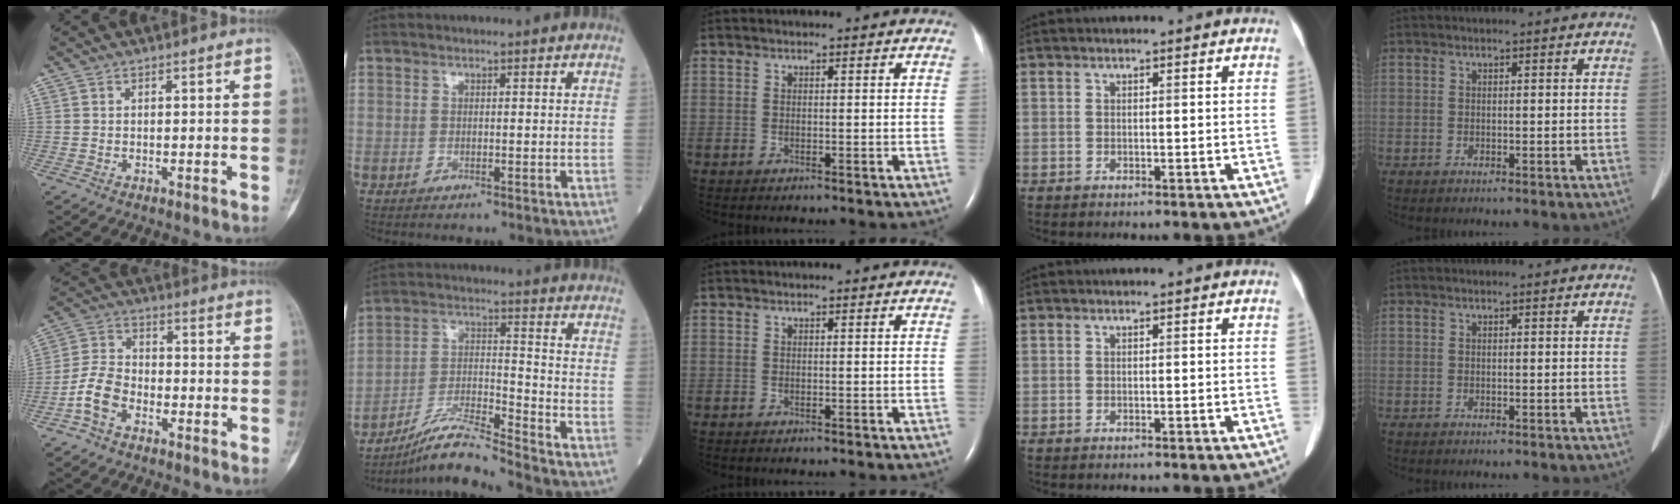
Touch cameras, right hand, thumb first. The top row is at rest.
{"thumb": {"total": 7.4, "force": [-3.7, 4.7, 4.4], "torque": [-0.083, 0.030, -0.081]}, "index": {"total": 8.8, "force": [-7.8, -1.4, 3.8], "torque": [-0.079, -0.006, -0.146]}}